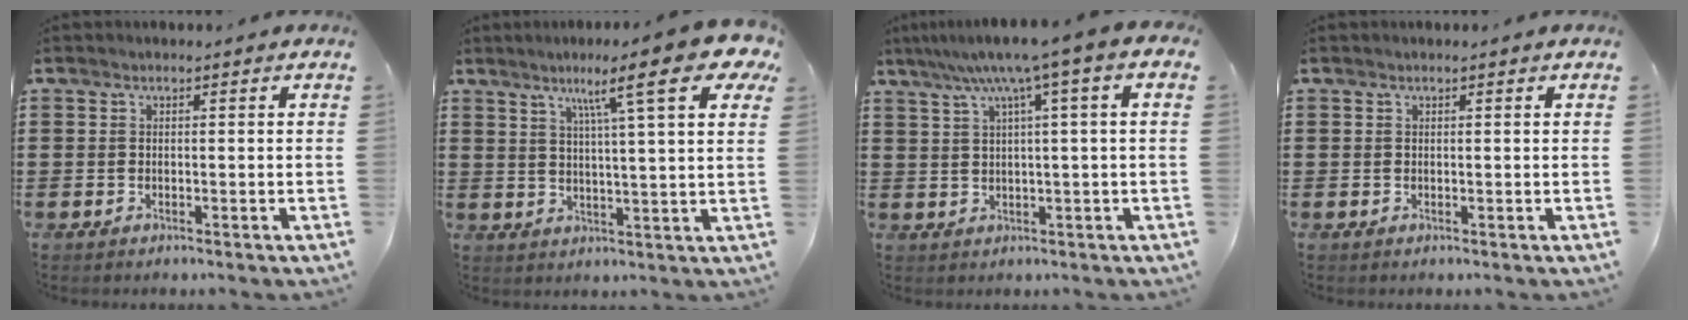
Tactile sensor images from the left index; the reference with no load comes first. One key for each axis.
{"total": 12.7, "fx": 7.5, "fy": 1.4, "fz": 10.2, "tx": -0.175, "ty": -0.016, "tz": 0.114}
{"total": 6.3, "fx": 2.5, "fy": -0.3, "fz": 5.8, "tx": -0.118, "ty": -0.007, "tz": 0.035}
{"total": 0.0}